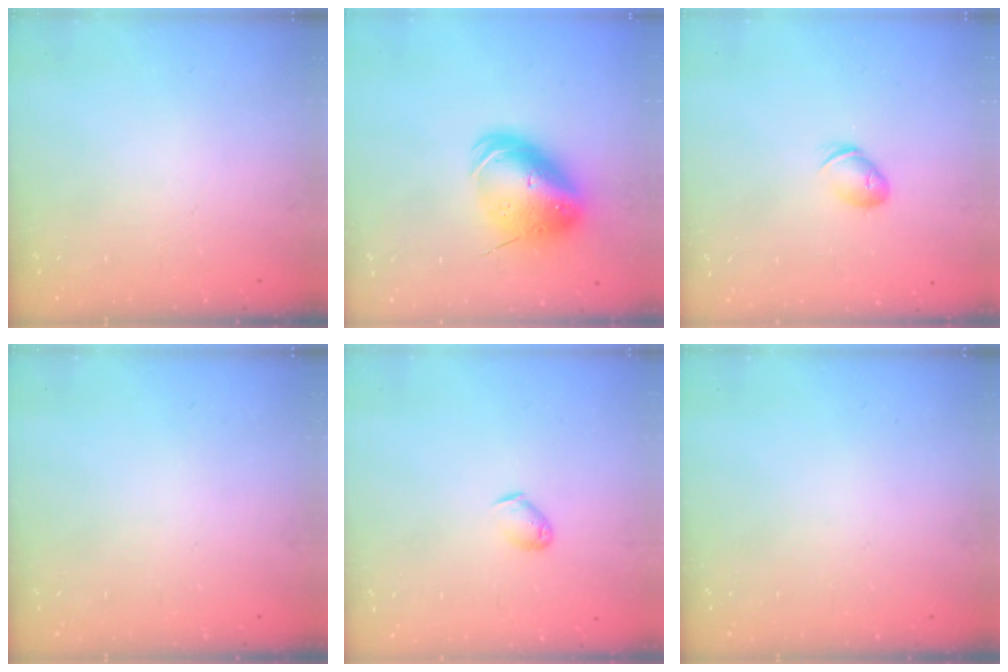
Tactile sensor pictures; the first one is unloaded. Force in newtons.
{"total": 13.4, "press": 13.2, "slide": 2.3}
{"total": 7.4, "press": 7.3, "slide": 1.0}
{"total": 0.0}
{"total": 3.7, "press": 3.7, "slide": 0.6}
{"total": 0.0}